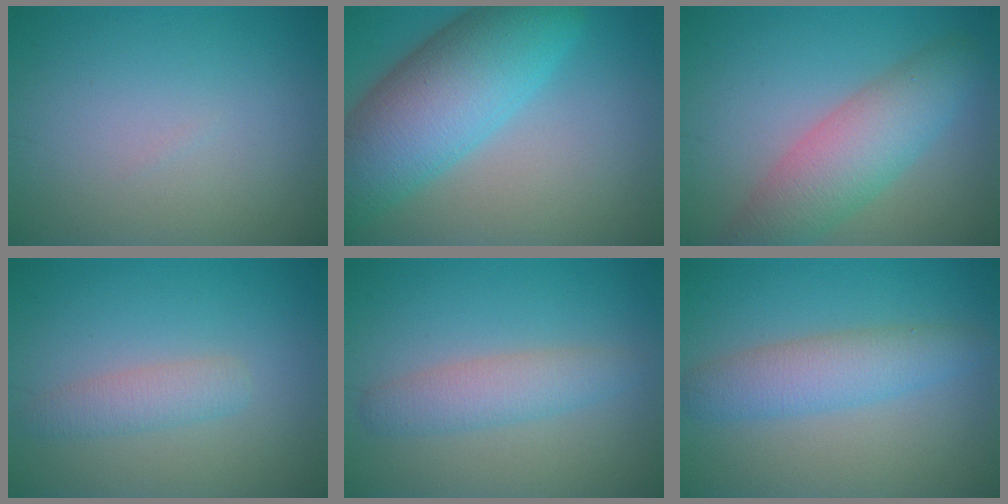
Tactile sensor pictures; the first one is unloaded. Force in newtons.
{"total": 10.5, "press": 10.5, "slide": 0.3}
{"total": 6.2, "press": 6.2, "slide": 0.3}
{"total": 2.2, "press": 2.2, "slide": 0.1}
{"total": 3.0, "press": 3.0, "slide": 0.1}
{"total": 4.0, "press": 4.0, "slide": 0.2}